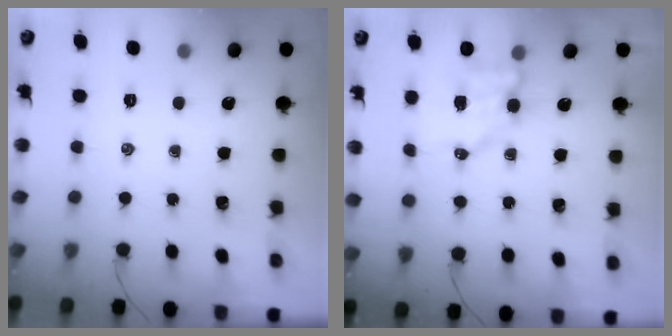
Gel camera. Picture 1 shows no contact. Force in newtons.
{"total": 6.5, "press": 6.5, "slide": 0.7}